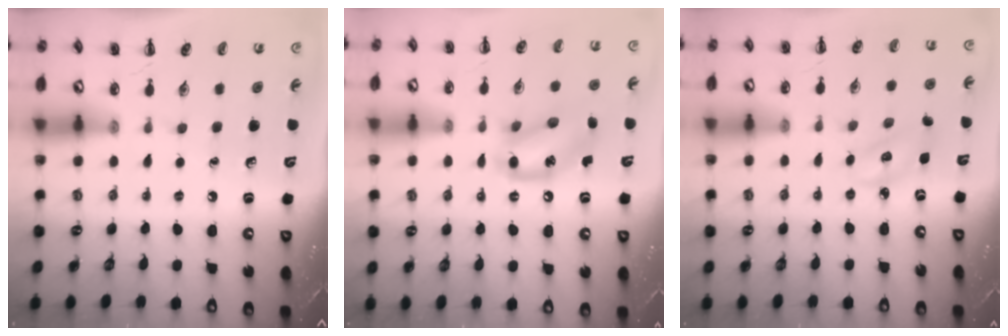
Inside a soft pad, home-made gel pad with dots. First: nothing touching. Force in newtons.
{"total": 13.9, "press": 13.7, "slide": 2.5}
{"total": 2.7, "press": 2.7, "slide": 0.4}